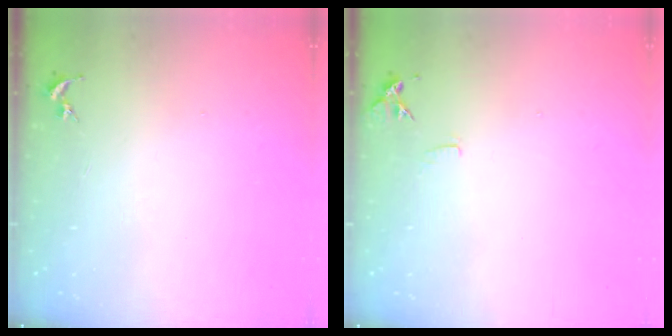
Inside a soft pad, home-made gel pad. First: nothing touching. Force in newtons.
{"total": 7.0, "press": 7.0, "slide": 0.8}